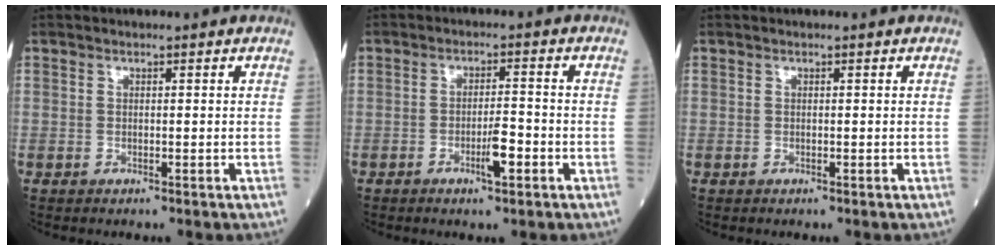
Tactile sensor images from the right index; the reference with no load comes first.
{"total": 4.0, "force": [-1.8, 0.6, 3.5], "torque": [-0.057, 0.002, -0.031]}
{"total": 0.0}